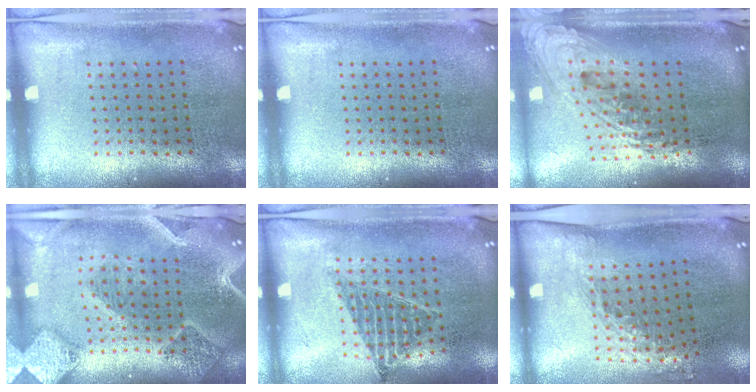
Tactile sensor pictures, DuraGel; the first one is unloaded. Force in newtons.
{"total": 0.0}
{"total": 2.4, "press": 1.7, "slide": 1.6}
{"total": 2.9, "press": 2.5, "slide": 1.5}
{"total": 0.9, "press": 0.9, "slide": 0.1}
{"total": 1.5, "press": 1.1, "slide": 1.0}